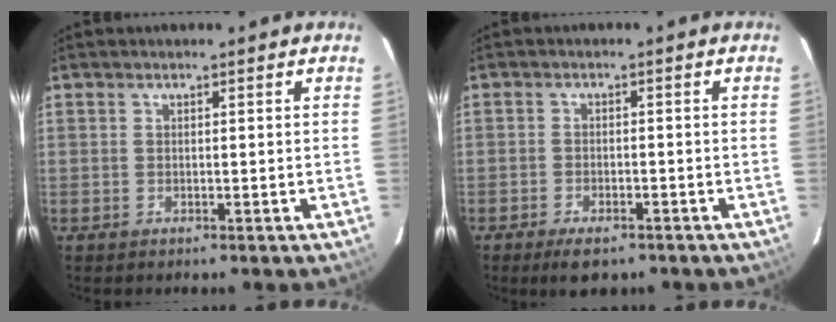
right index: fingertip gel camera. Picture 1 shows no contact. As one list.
[{"total": 5.2, "force": [-3.8, 2.1, 2.9], "torque": [-0.066, -0.009, -0.059]}]